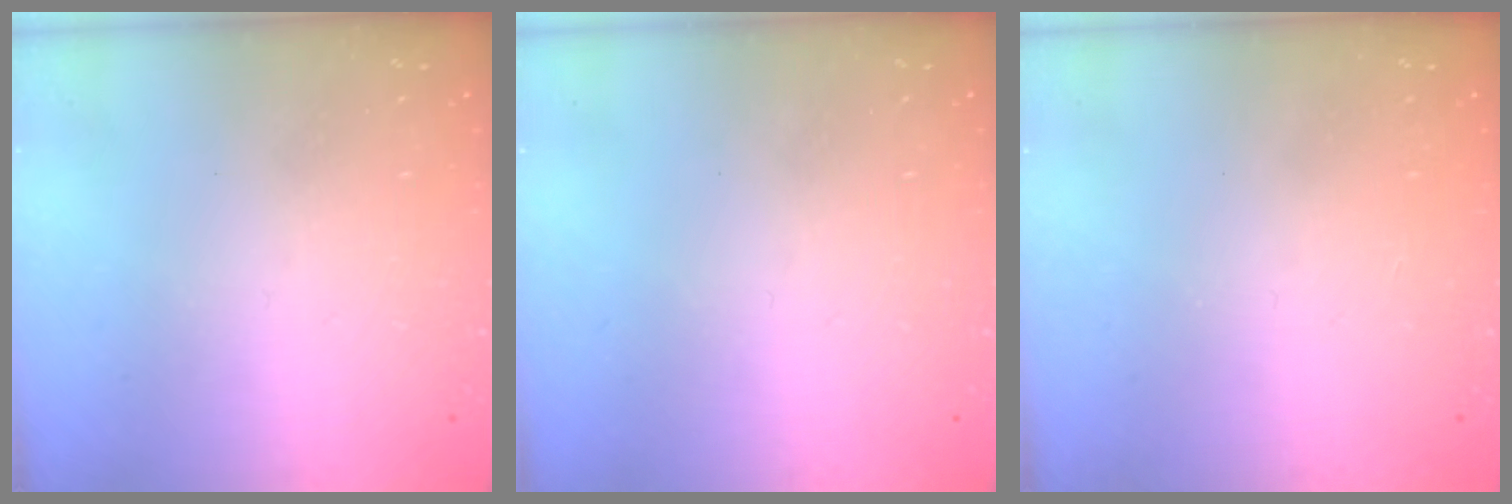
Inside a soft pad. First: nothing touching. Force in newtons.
{"total": 0.0}
{"total": 1.1, "press": 1.1, "slide": 0.1}